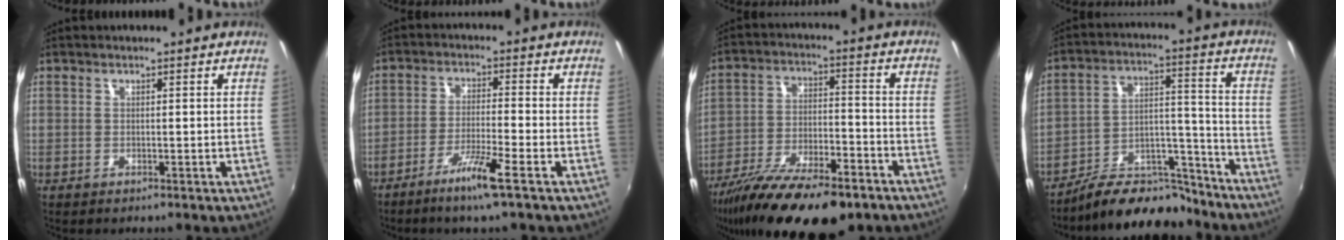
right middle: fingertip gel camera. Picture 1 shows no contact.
{"total": 6.5, "force": [-4.4, -0.6, 4.8], "torque": [-0.107, -0.006, -0.084]}
{"total": 21.0, "force": [-15.2, 6.6, 12.9], "torque": [-0.241, -0.047, -0.244]}
{"total": 16.5, "force": [-14.1, 5.8, 6.2], "torque": [-0.107, 0.032, -0.207]}